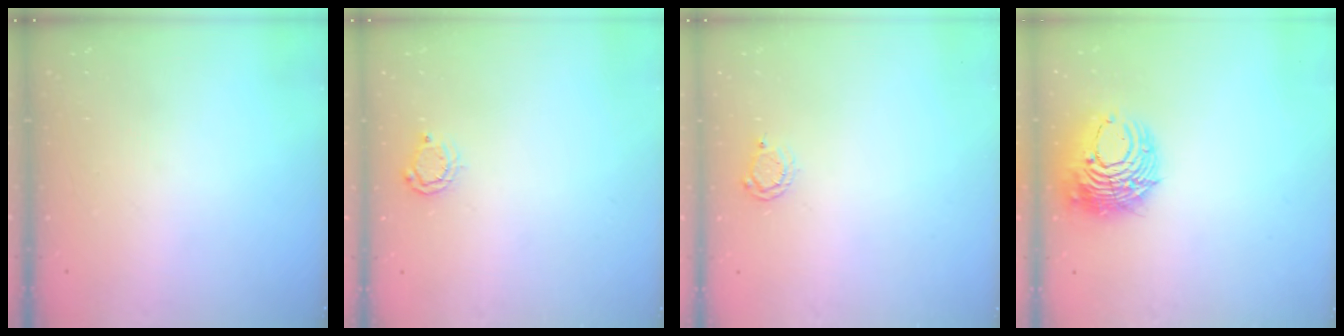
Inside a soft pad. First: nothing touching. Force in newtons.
{"total": 5.7, "press": 5.7, "slide": 0.3}
{"total": 4.3, "press": 4.2, "slide": 0.6}
{"total": 11.5, "press": 11.5, "slide": 1.3}